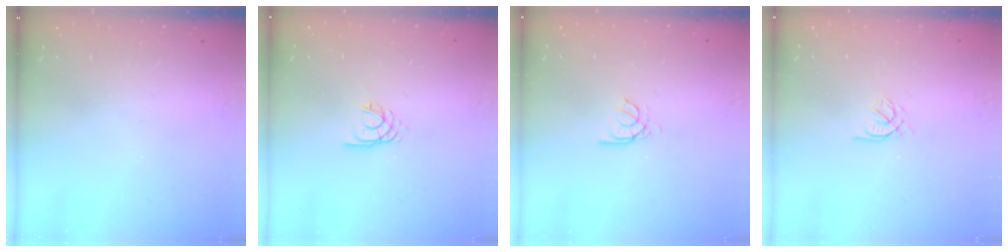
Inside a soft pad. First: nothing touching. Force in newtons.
{"total": 2.2, "press": 2.2, "slide": 0.3}
{"total": 2.4, "press": 2.4, "slide": 0.3}
{"total": 2.0, "press": 1.9, "slide": 0.5}